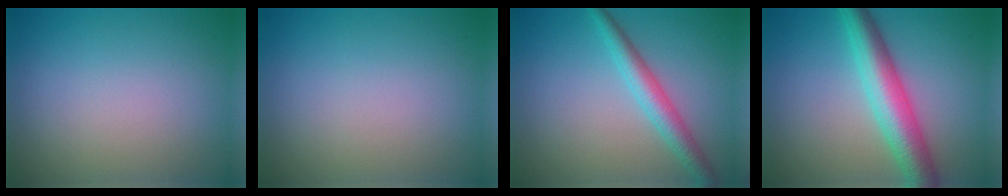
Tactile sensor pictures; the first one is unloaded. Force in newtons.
{"total": 0.0}
{"total": 3.3, "press": 3.3, "slide": 0.1}
{"total": 6.5, "press": 6.5, "slide": 0.0}